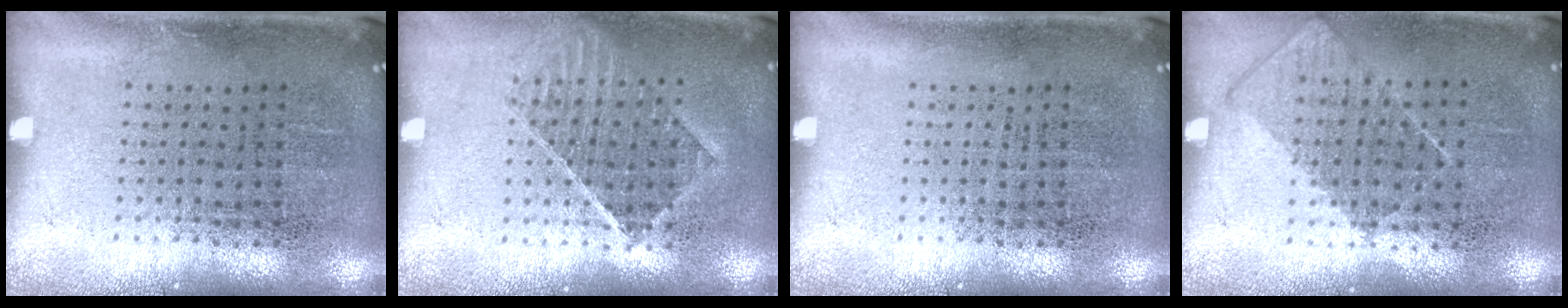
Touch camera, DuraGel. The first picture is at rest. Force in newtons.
{"total": 1.2, "press": 1.1, "slide": 0.4}
{"total": 0.0}
{"total": 0.9, "press": 0.7, "slide": 0.5}